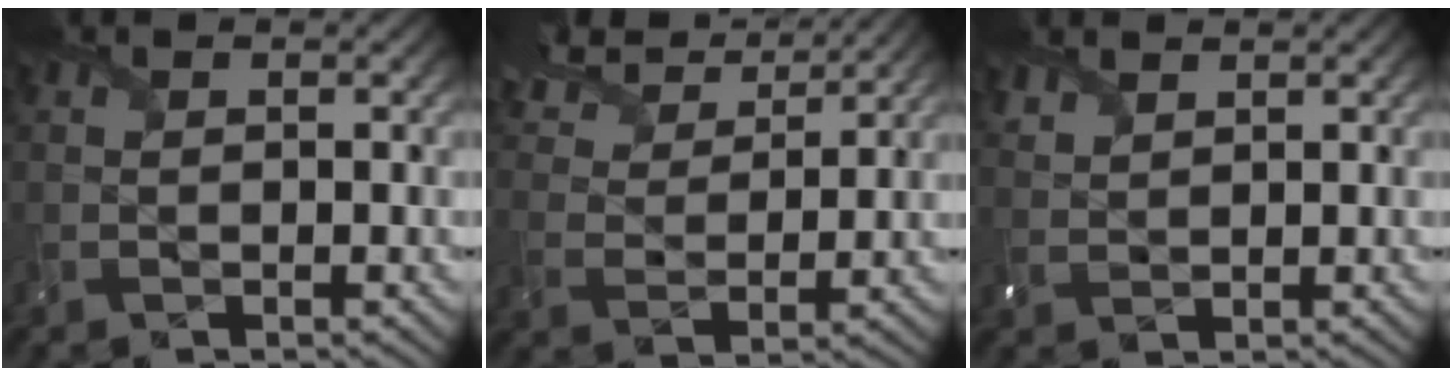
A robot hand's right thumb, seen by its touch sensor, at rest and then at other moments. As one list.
[{"total": 10.4, "force": [8.6, 3.1, 4.9], "torque": [-0.138, 0.026, 0.148]}, {"total": 2.4, "force": [2.0, 1.0, 0.9], "torque": [-0.030, 0.003, 0.047]}]